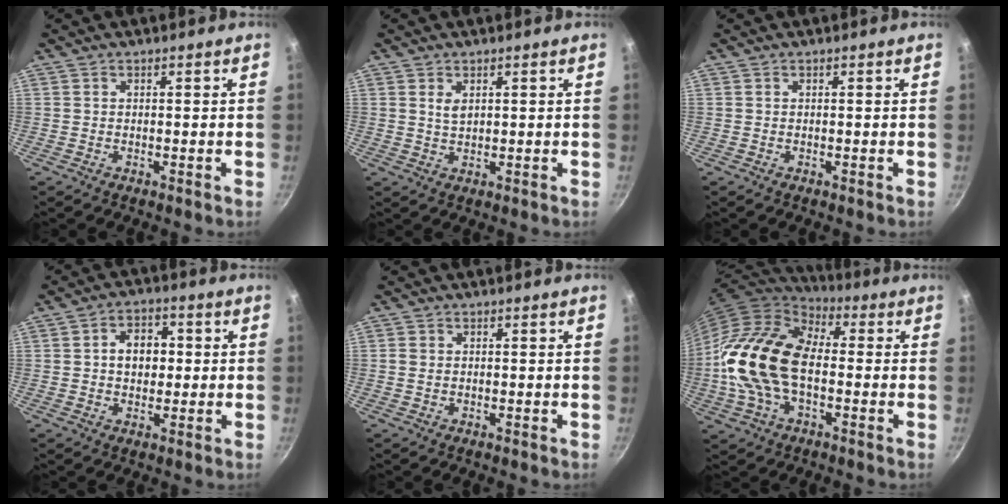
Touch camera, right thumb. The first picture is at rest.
{"total": 2.4, "force": [1.0, 1.4, 1.7], "torque": [-0.028, -0.004, 0.020]}
{"total": 0.0}
{"total": 6.7, "force": [0.5, 5.1, 4.4], "torque": [-0.037, 0.011, 0.001]}
{"total": 1.2, "force": [0.1, 1.0, 0.6], "torque": [-0.010, 0.003, 0.000]}
{"total": 20.1, "force": [-1.6, 12.5, 15.7], "torque": [-0.277, 0.029, -0.041]}